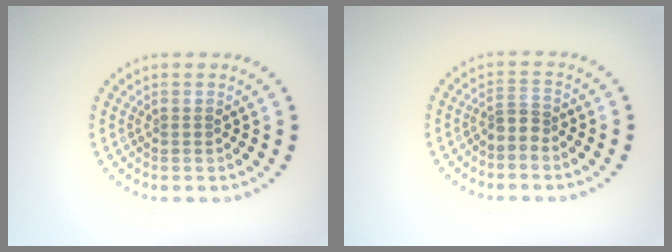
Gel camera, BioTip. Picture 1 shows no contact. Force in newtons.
{"total": 1.9, "press": 1.3, "slide": 1.3}